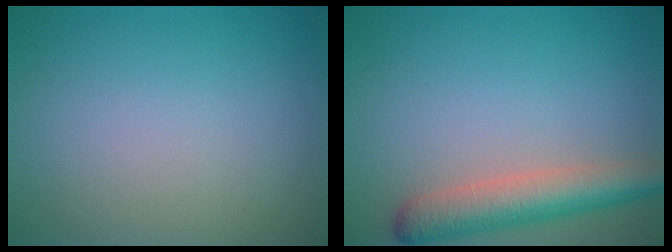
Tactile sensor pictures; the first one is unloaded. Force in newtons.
{"total": 5.1, "press": 5.1, "slide": 0.3}